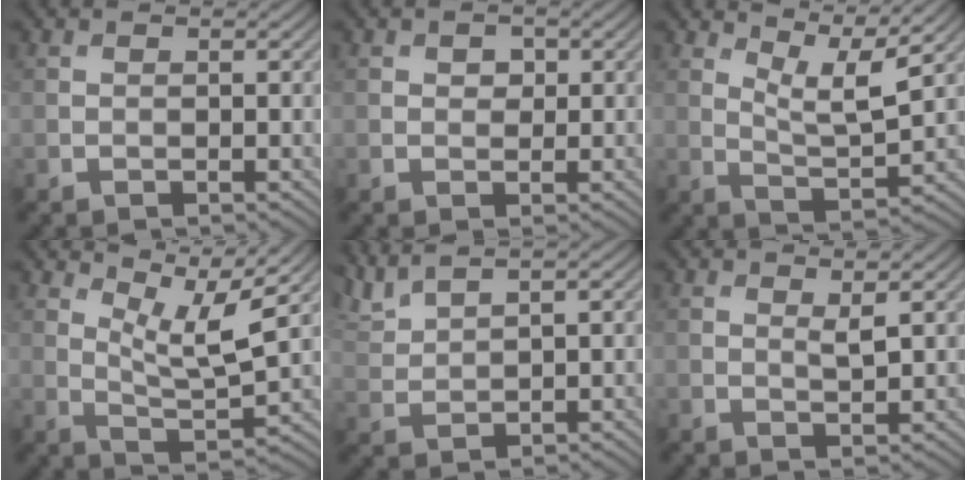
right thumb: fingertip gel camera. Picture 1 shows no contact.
{"total": 1.5, "force": [0.5, 1.2, 0.8], "torque": [-0.012, -0.001, 0.005]}
{"total": 6.7, "force": [4.8, 1.4, 4.5], "torque": [-0.091, -0.011, 0.090]}
{"total": 7.9, "force": [5.3, 1.7, 5.6], "torque": [-0.115, -0.004, 0.095]}
{"total": 4.1, "force": [3.3, 0.7, 2.2], "torque": [-0.062, 0.019, 0.077]}
{"total": 1.4, "force": [0.8, 0.3, 1.1], "torque": [-0.027, -0.004, 0.017]}